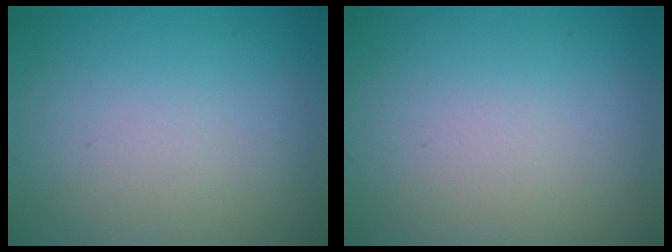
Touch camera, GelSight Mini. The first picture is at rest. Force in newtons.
{"total": 0.0}